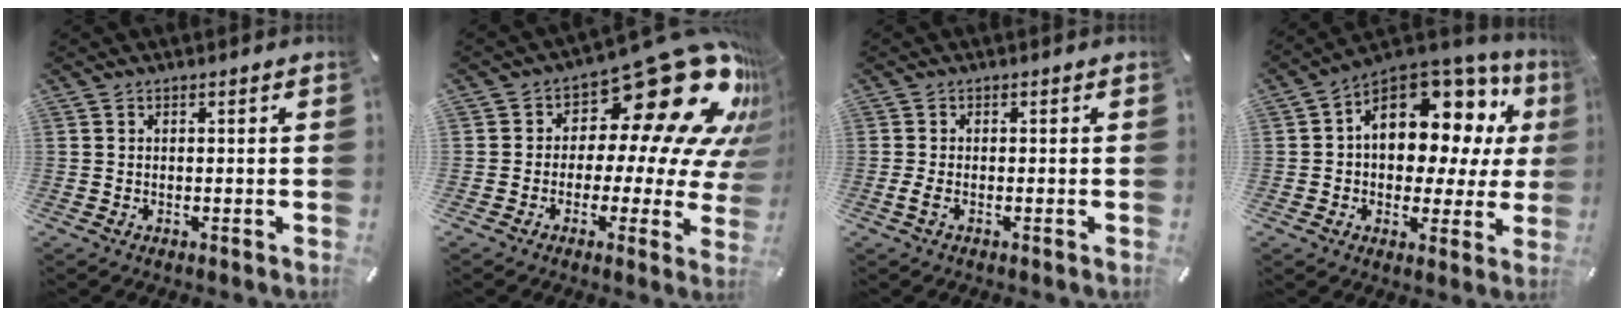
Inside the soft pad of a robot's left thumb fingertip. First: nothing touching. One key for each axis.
{"total": 21.2, "fx": 11.4, "fy": 9.6, "fz": 15.0, "tx": -0.203, "ty": -0.092, "tz": 0.188}
{"total": 2.0, "fx": -0.8, "fy": 0.8, "fz": 1.7, "tx": -0.035, "ty": -0.001, "tz": -0.015}
{"total": 13.9, "fx": 5.6, "fy": 9.4, "fz": 8.5, "tx": -0.123, "ty": -0.049, "tz": 0.100}